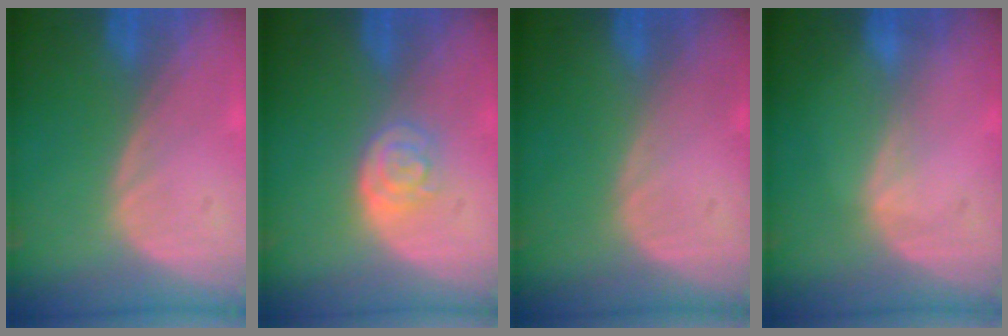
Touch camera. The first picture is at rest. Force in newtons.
{"total": 3.4, "press": 3.3, "slide": 0.9}
{"total": 0.0}
{"total": 0.9, "press": 0.8, "slide": 0.2}